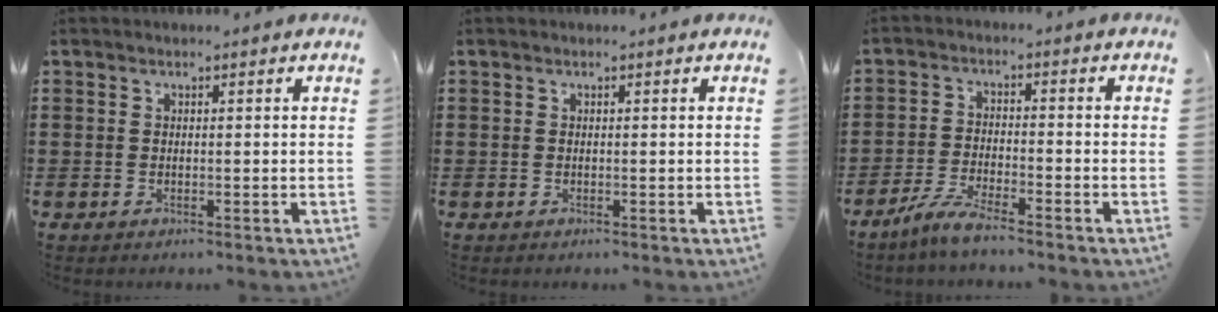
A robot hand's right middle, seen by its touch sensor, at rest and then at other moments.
{"total": 0.0}
{"total": 4.9, "force": [-4.3, 0.2, 2.3], "torque": [-0.059, -0.008, -0.086]}